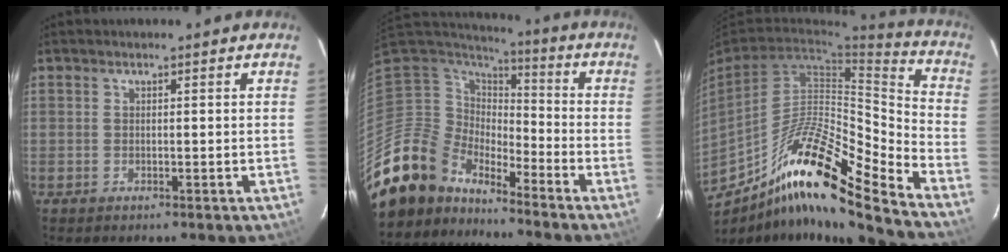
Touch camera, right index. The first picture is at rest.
{"total": 14.9, "force": [-13.0, 6.9, 1.9], "torque": [-0.062, 0.017, -0.250]}
{"total": 22.2, "force": [-15.5, 2.4, 15.8], "torque": [-0.252, -0.008, -0.267]}